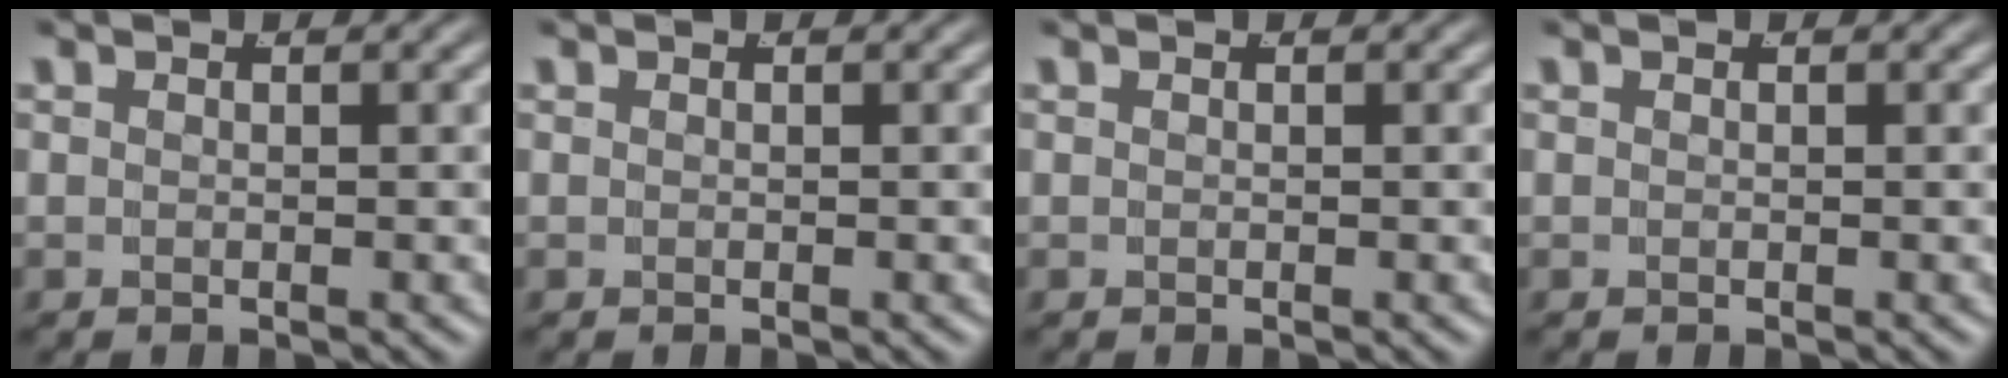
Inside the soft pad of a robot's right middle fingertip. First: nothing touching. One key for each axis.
{"total": 0.0}
{"total": 0.0}
{"total": 0.0}